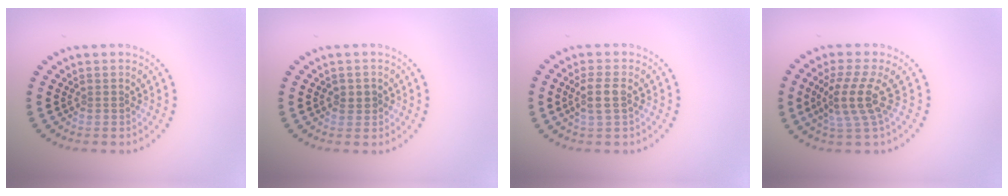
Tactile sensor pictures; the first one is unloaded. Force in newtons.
{"total": 1.3, "press": 1.2, "slide": 0.4}
{"total": 2.4, "press": 2.1, "slide": 1.1}
{"total": 3.8, "press": 2.9, "slide": 2.4}